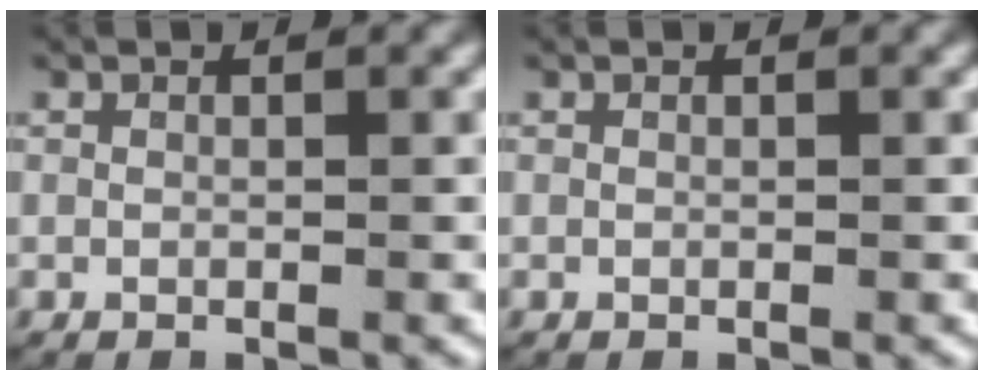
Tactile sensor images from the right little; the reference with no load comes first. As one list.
[{"total": 0.0}]